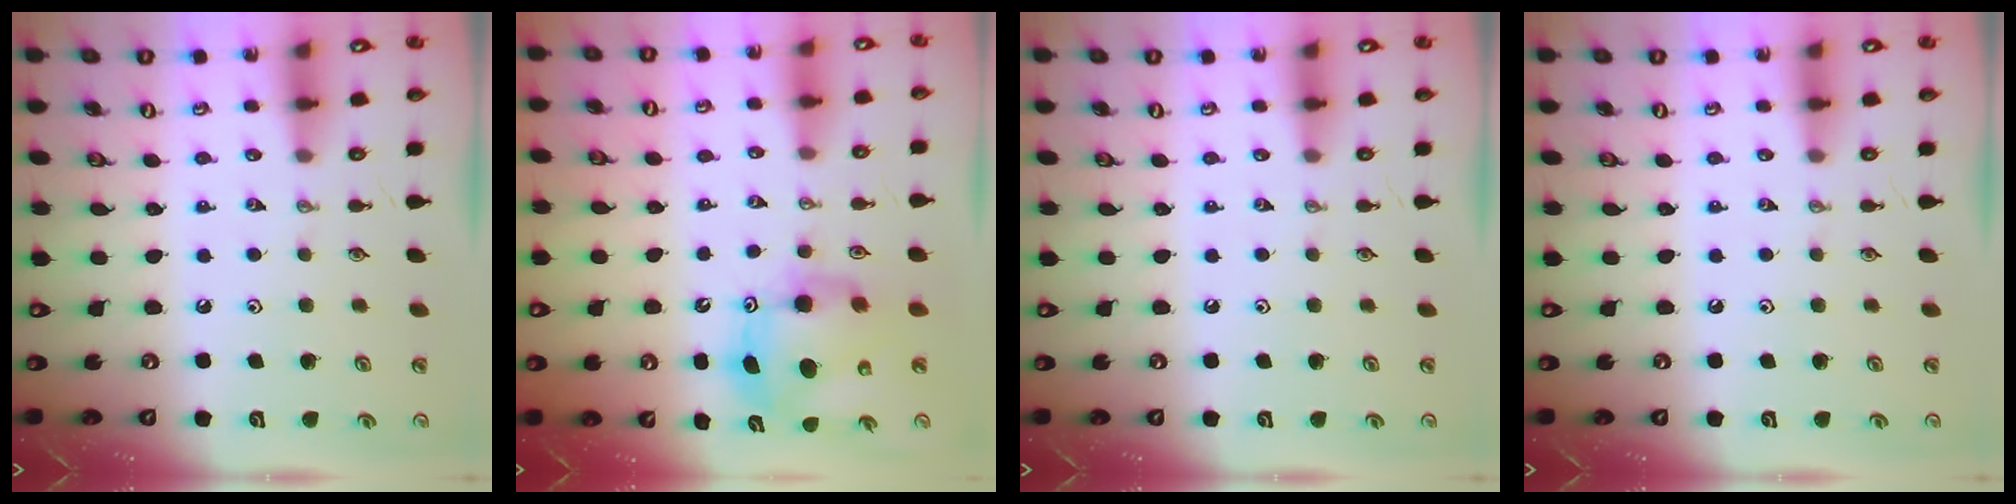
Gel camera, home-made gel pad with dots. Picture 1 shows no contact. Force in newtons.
{"total": 9.8, "press": 9.8, "slide": 1.1}
{"total": 0.0}
{"total": 0.0}